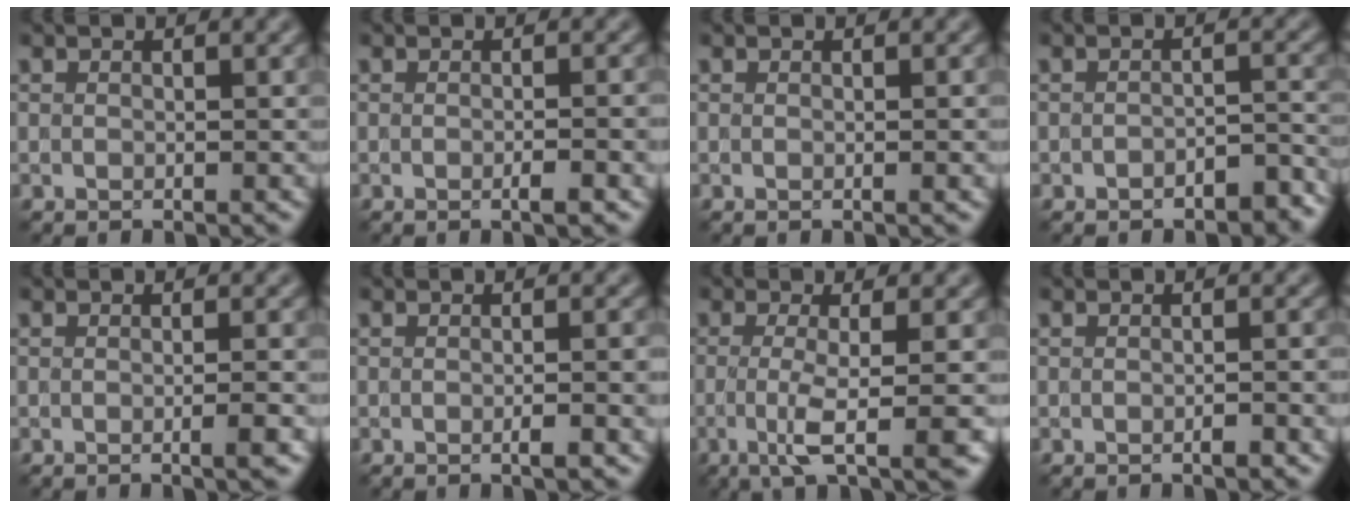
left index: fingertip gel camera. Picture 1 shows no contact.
{"total": 2.4, "force": [-0.5, 0.6, 2.3], "torque": [-0.026, 0.001, -0.010]}
{"total": 1.3, "force": [0.0, 0.4, 1.2], "torque": [-0.012, 0.000, -0.003]}
{"total": 2.7, "force": [-1.9, 1.2, 1.4], "torque": [-0.024, 0.005, -0.025]}
{"total": 2.4, "force": [-0.3, 0.8, 2.3], "torque": [-0.021, -0.001, -0.010]}
{"total": 2.8, "force": [-0.4, 0.8, 2.7], "torque": [-0.028, 0.002, -0.008]}
{"total": 4.9, "force": [-1.0, 1.2, 4.6], "torque": [-0.084, -0.013, -0.022]}
{"total": 1.8, "force": [-0.5, 0.5, 1.6], "torque": [-0.019, 0.002, -0.009]}